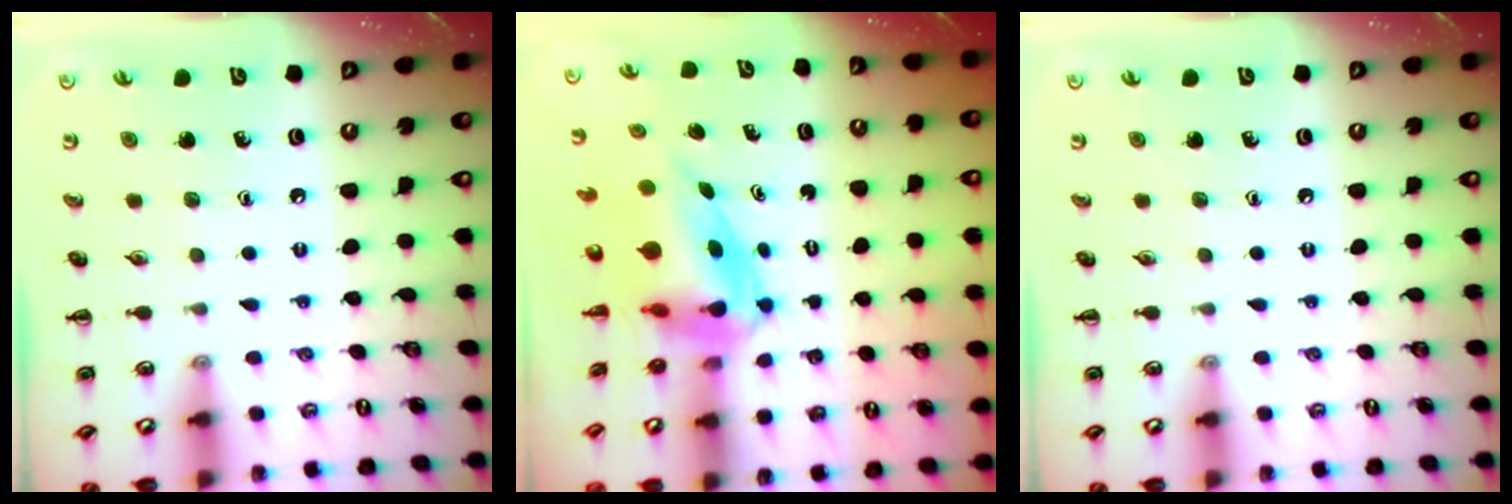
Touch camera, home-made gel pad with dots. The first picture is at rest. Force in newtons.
{"total": 5.5, "press": 5.2, "slide": 1.7}
{"total": 0.0}